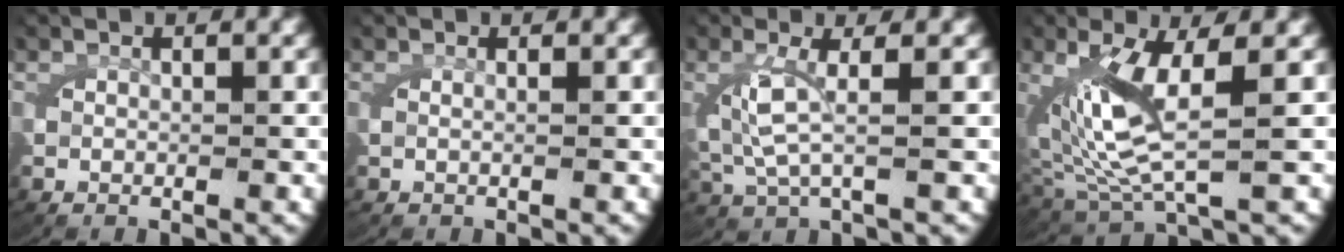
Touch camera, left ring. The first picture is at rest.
{"total": 0.6, "force": [0.1, -0.1, 0.6], "torque": [-0.018, 0.001, 0.001]}
{"total": 3.3, "force": [0.5, 1.3, 3.0], "torque": [-0.084, -0.014, 0.018]}
{"total": 6.1, "force": [1.6, 2.6, 5.3], "torque": [-0.130, -0.011, 0.042]}